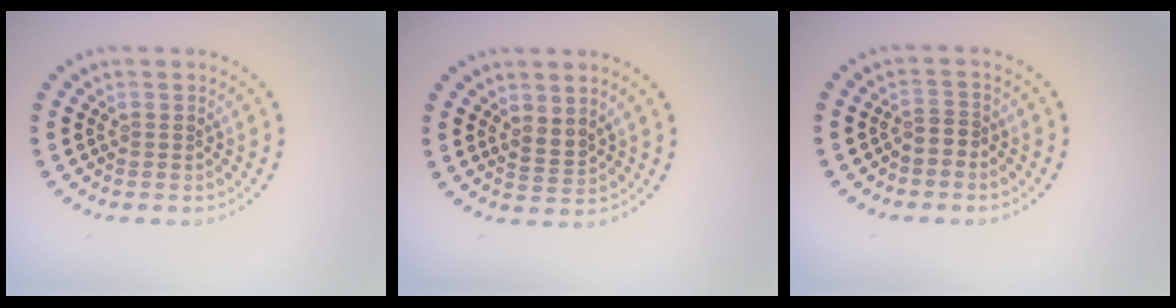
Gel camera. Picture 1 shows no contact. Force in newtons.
{"total": 1.6, "press": 1.2, "slide": 1.1}
{"total": 1.4, "press": 1.2, "slide": 0.8}